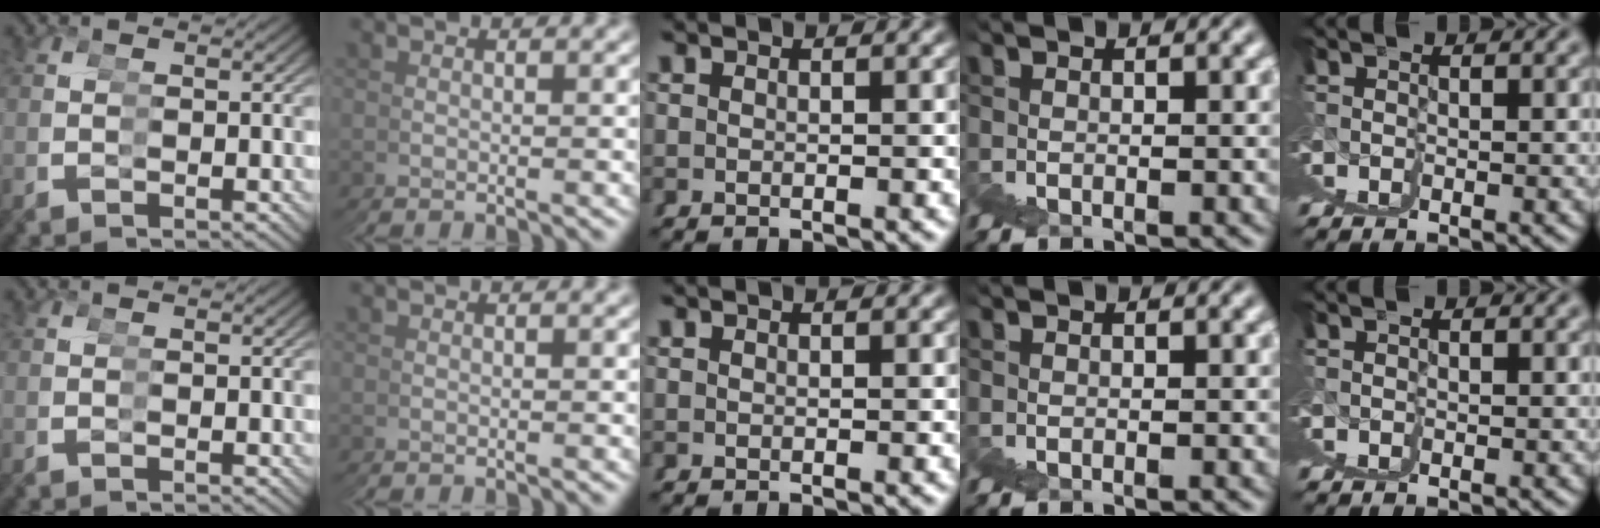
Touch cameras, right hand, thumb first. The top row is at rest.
{}